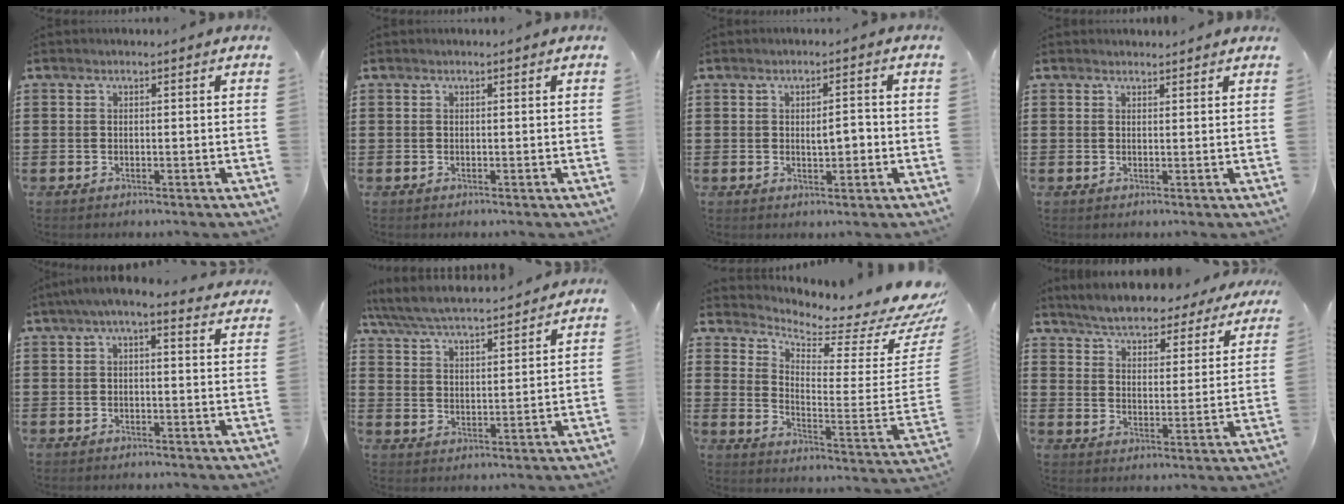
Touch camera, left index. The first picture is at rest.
{"total": 0.0}
{"total": 3.0, "force": [-0.2, 1.0, 2.8], "torque": [-0.044, -0.002, -0.008]}
{"total": 1.1, "force": [1.1, 0.4, 0.0], "torque": [-0.002, 0.001, 0.021]}
{"total": 3.0, "force": [1.7, 0.7, 2.4], "torque": [-0.049, 0.001, 0.028]}
{"total": 5.9, "force": [5.6, 0.4, 1.8], "torque": [-0.061, -0.033, 0.096]}
{"total": 3.8, "force": [3.2, 0.8, 2.0], "torque": [-0.045, -0.054, 0.046]}
{"total": 5.3, "force": [5.2, 0.0, 0.7], "torque": [-0.043, -0.035, 0.088]}